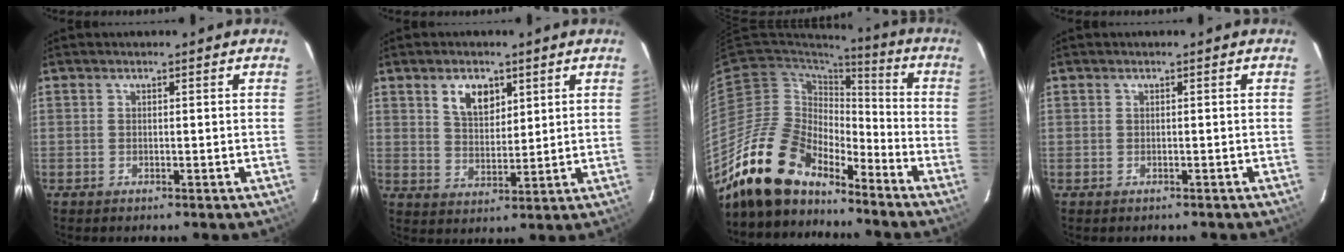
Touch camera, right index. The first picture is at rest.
{"total": 6.5, "force": [3.4, 3.8, 4.1], "torque": [-0.068, 0.008, 0.067]}
{"total": 17.2, "force": [-14.3, 7.0, 6.5], "torque": [-0.133, 0.000, -0.261]}
{"total": 0.7, "force": [-0.4, 0.6, -0.1], "torque": [0.002, 0.000, -0.001]}